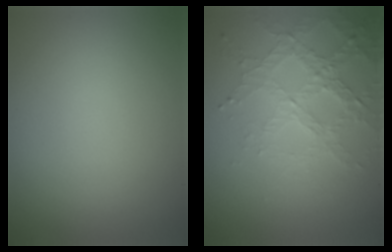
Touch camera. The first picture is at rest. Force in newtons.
{"total": 3.2, "press": 3.2, "slide": 0.5}